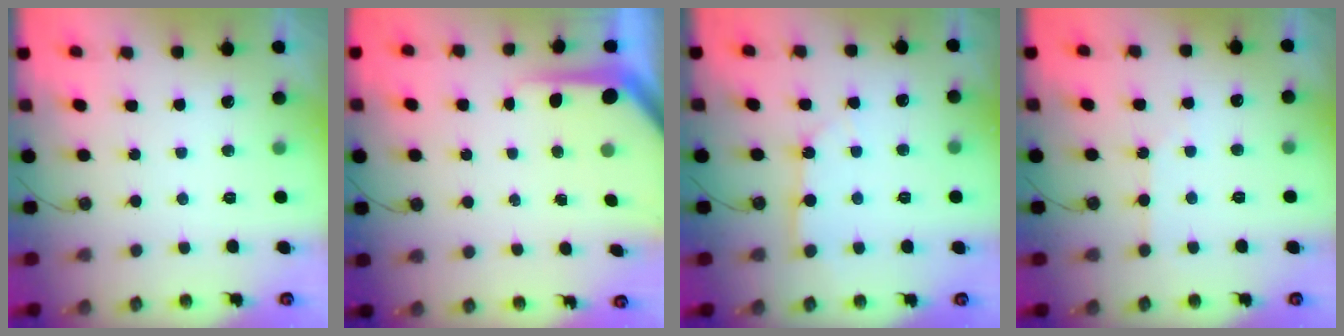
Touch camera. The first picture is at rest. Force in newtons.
{"total": 5.4, "press": 5.4, "slide": 0.4}
{"total": 2.6, "press": 2.6, "slide": 0.4}
{"total": 3.1, "press": 3.0, "slide": 0.5}